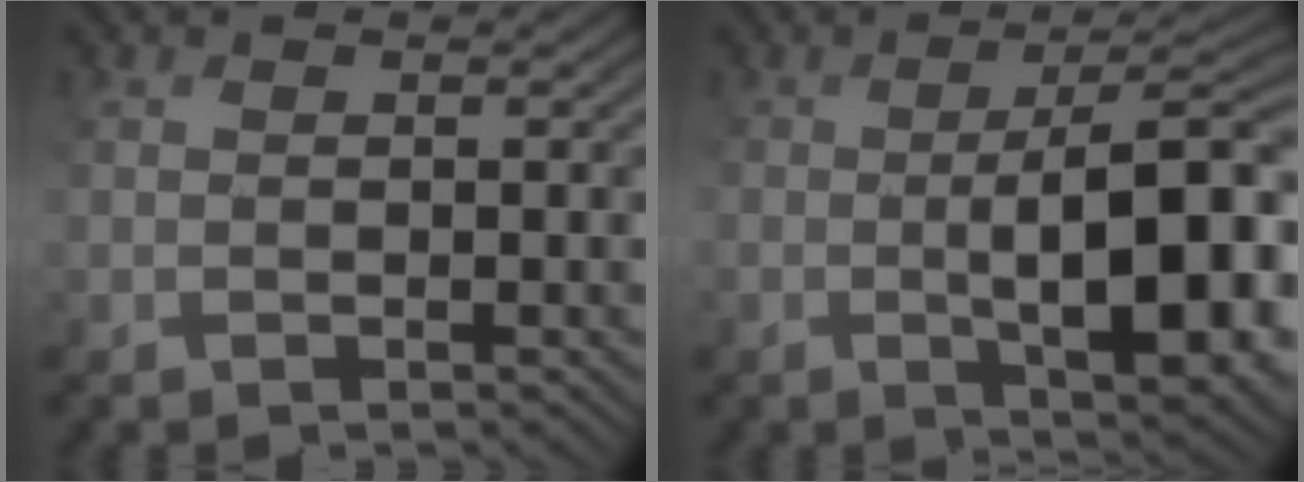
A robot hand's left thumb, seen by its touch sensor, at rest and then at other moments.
{"total": 12.4, "force": [-2.4, 4.3, 11.4], "torque": [-0.170, -0.014, -0.016]}